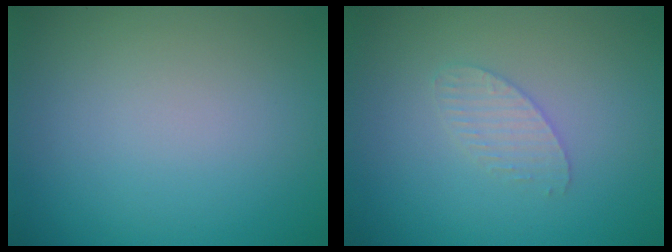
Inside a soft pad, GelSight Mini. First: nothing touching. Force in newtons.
{"total": 1.6, "press": 1.6, "slide": 0.1}